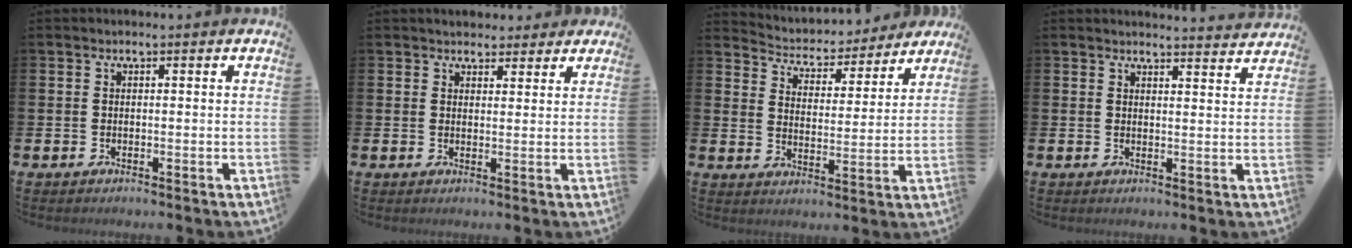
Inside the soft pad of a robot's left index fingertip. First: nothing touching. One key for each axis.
{"total": 3.2, "fx": 2.8, "fy": 1.4, "fz": -0.1, "tx": 0.005, "ty": -0.011, "tz": 0.050}
{"total": 4.9, "fx": 4.6, "fy": 1.6, "fz": 0.0, "tx": -0.027, "ty": -0.044, "tz": 0.074}
{"total": 3.1, "fx": 3.1, "fy": -0.1, "fz": -0.1, "tx": 0.008, "ty": -0.027, "tz": 0.054}